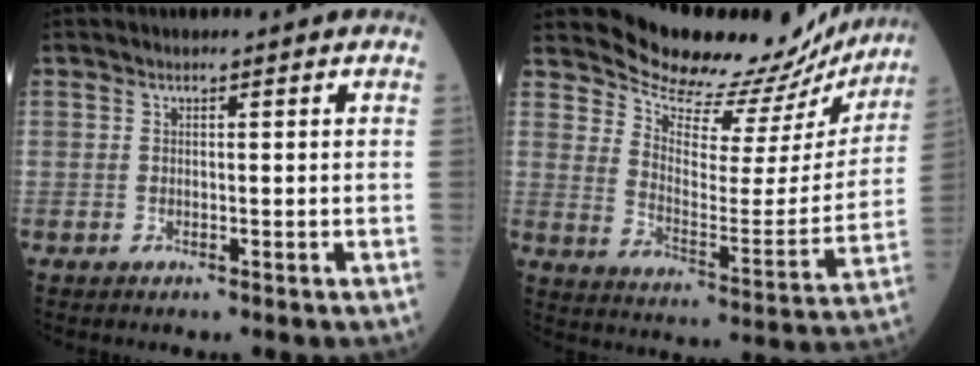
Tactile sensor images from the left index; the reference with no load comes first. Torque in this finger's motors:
{"motor_torque": [1.04, -1.09, 0.18, -0.01]}